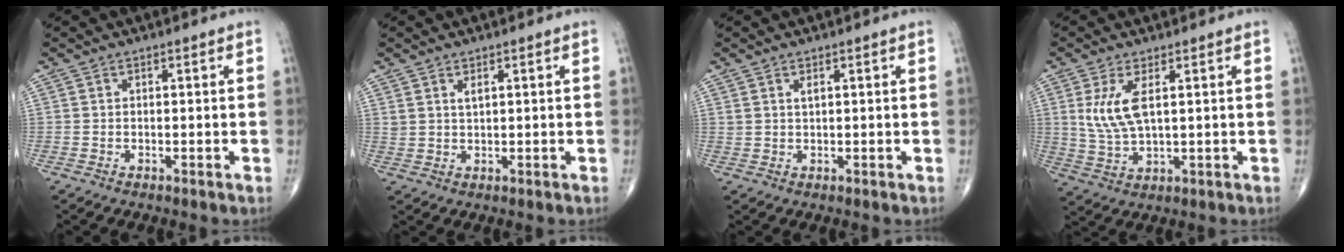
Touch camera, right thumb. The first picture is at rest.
{"total": 1.9, "force": [1.1, 0.8, 1.3], "torque": [-0.025, -0.006, 0.027]}
{"total": 1.3, "force": [0.7, 0.5, 0.9], "torque": [-0.017, -0.001, 0.017]}
{"total": 7.5, "force": [2.0, 3.0, 6.6], "torque": [-0.143, -0.011, 0.051]}